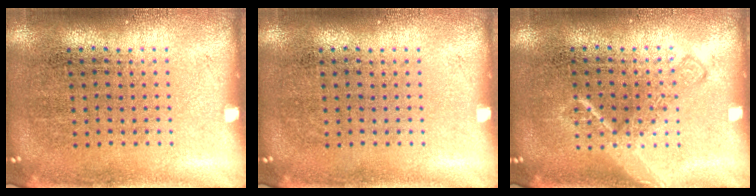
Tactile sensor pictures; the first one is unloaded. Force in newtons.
{"total": 0.0}
{"total": 2.1, "press": 2.1, "slide": 0.3}